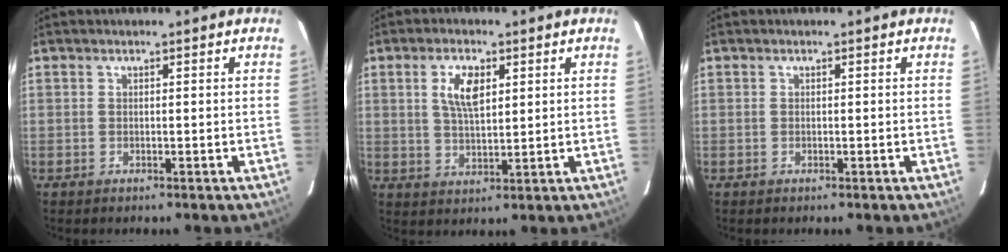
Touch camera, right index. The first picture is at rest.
{"total": 6.3, "force": [2.2, 2.9, 5.2], "torque": [-0.096, 0.006, 0.044]}
{"total": 0.0}